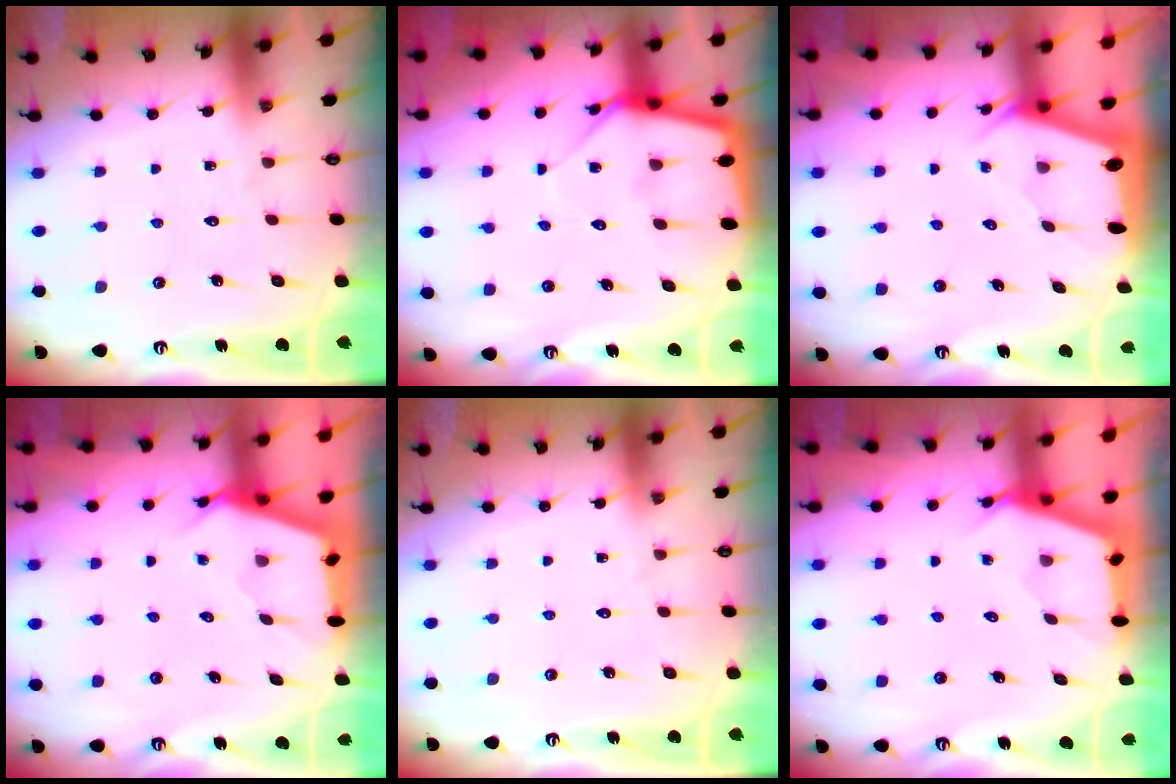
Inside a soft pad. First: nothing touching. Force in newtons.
{"total": 7.1, "press": 7.1, "slide": 0.5}
{"total": 1.9, "press": 1.8, "slide": 0.3}
{"total": 2.8, "press": 2.8, "slide": 0.3}
{"total": 0.0}
{"total": 2.6, "press": 2.6, "slide": 0.4}